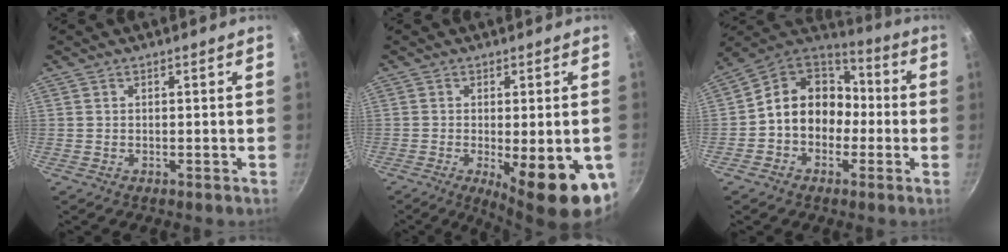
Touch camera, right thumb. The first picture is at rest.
{"total": 15.3, "force": [-4.8, 4.6, 13.8], "torque": [-0.161, -0.011, -0.054]}
{"total": 13.6, "force": [-1.4, 11.2, 7.5], "torque": [-0.074, 0.049, -0.042]}